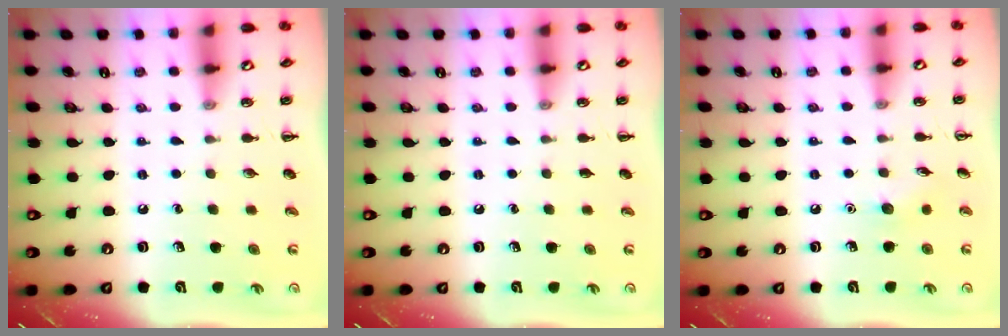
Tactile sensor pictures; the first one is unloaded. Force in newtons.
{"total": 0.0}
{"total": 5.4, "press": 5.1, "slide": 1.7}